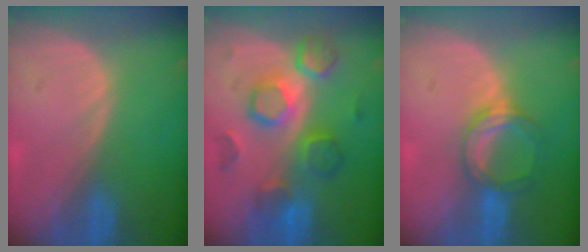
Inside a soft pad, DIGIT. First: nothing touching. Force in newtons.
{"total": 9.1, "press": 9.1, "slide": 0.3}
{"total": 5.2, "press": 4.9, "slide": 1.5}